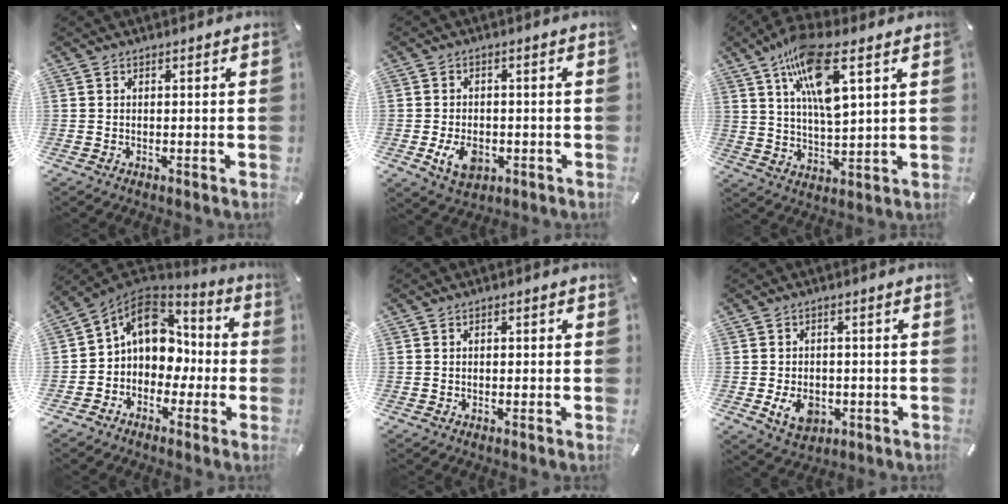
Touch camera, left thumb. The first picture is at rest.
{"total": 6.7, "force": [-2.0, 4.9, 4.2], "torque": [-0.078, -0.002, -0.038]}
{"total": 14.2, "force": [7.3, 4.5, 11.4], "torque": [-0.213, -0.017, 0.123]}
{"total": 12.1, "force": [1.6, 10.1, 6.3], "torque": [-0.109, 0.000, 0.035]}
{"total": 1.0, "force": [-0.1, 0.7, 0.7], "torque": [-0.013, 0.004, -0.005]}
{"total": 7.0, "force": [-1.8, 5.4, 4.1], "torque": [-0.070, 0.002, -0.032]}